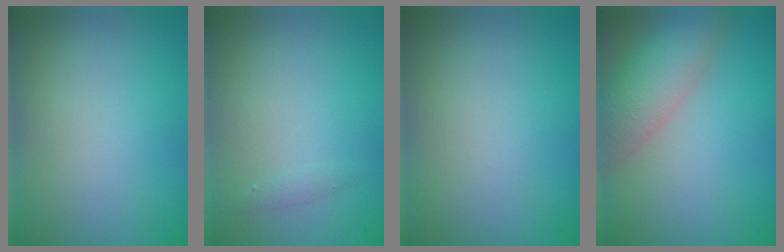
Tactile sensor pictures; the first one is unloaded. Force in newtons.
{"total": 0.6, "press": 0.6, "slide": 0.0}
{"total": 0.0}
{"total": 5.3, "press": 5.3, "slide": 0.3}